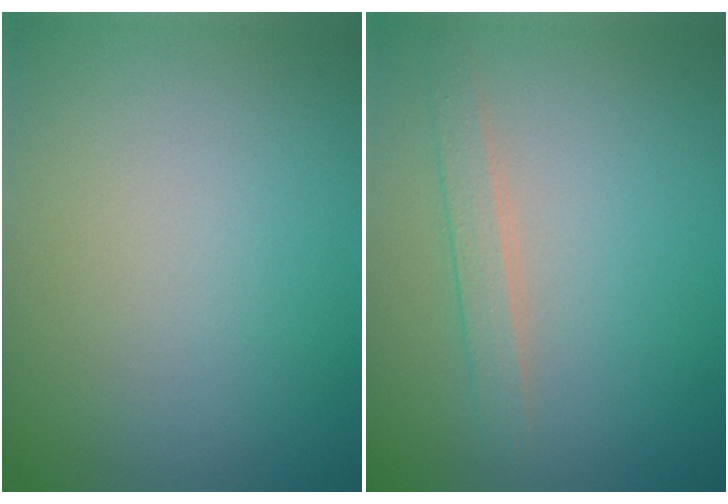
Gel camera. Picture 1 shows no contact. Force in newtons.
{"total": 1.8, "press": 1.8, "slide": 0.1}